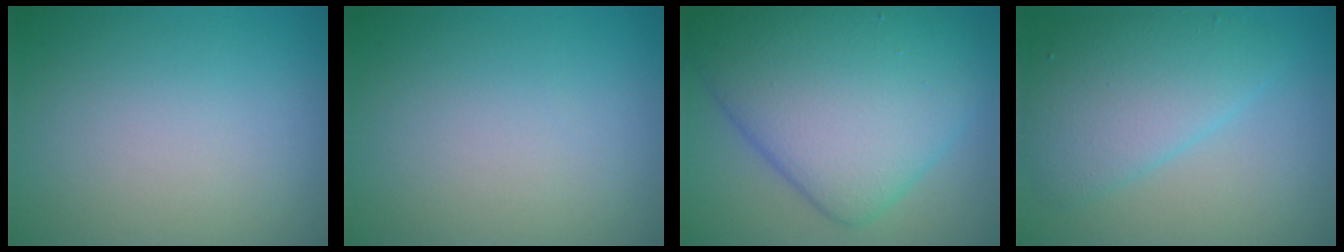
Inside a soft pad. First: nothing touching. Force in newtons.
{"total": 0.0}
{"total": 11.2, "press": 11.2, "slide": 0.4}
{"total": 5.2, "press": 5.2, "slide": 0.2}